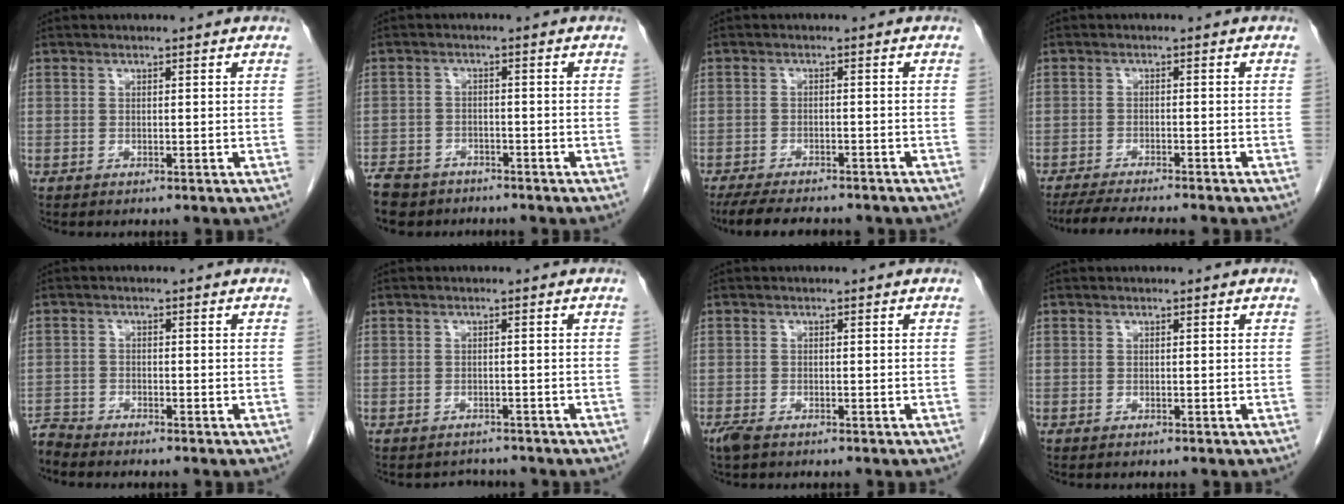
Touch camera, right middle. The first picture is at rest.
{"total": 7.7, "force": [-6.2, 4.1, 2.2], "torque": [-0.042, -0.006, -0.100]}
{"total": 11.2, "force": [-9.6, 2.8, 5.2], "torque": [-0.080, -0.011, -0.133]}
{"total": 7.7, "force": [-6.8, 0.1, 3.5], "torque": [-0.051, -0.017, -0.108]}
{"total": 2.7, "force": [-2.7, -0.4, -0.3], "torque": [0.012, -0.013, -0.050]}
{"total": 2.0, "force": [-1.8, 0.7, -0.4], "torque": [0.000, -0.004, -0.027]}
{"total": 2.2, "force": [-1.6, 0.7, 1.4], "torque": [-0.035, -0.008, -0.028]}
{"total": 0.0}